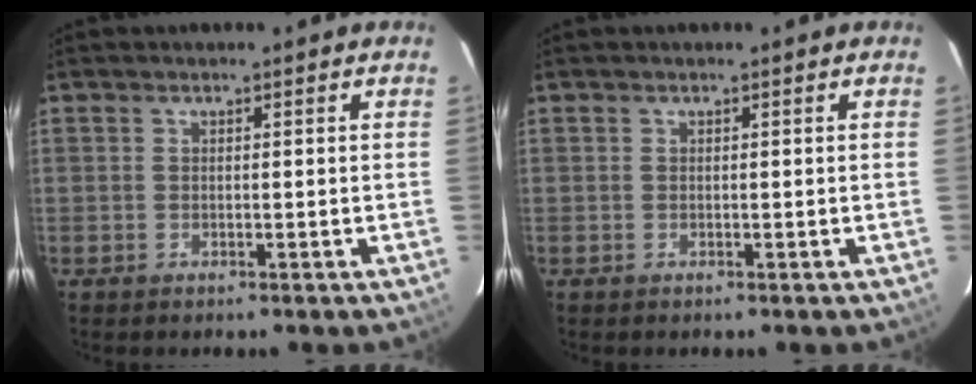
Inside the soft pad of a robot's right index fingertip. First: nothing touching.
{"total": 0.0}